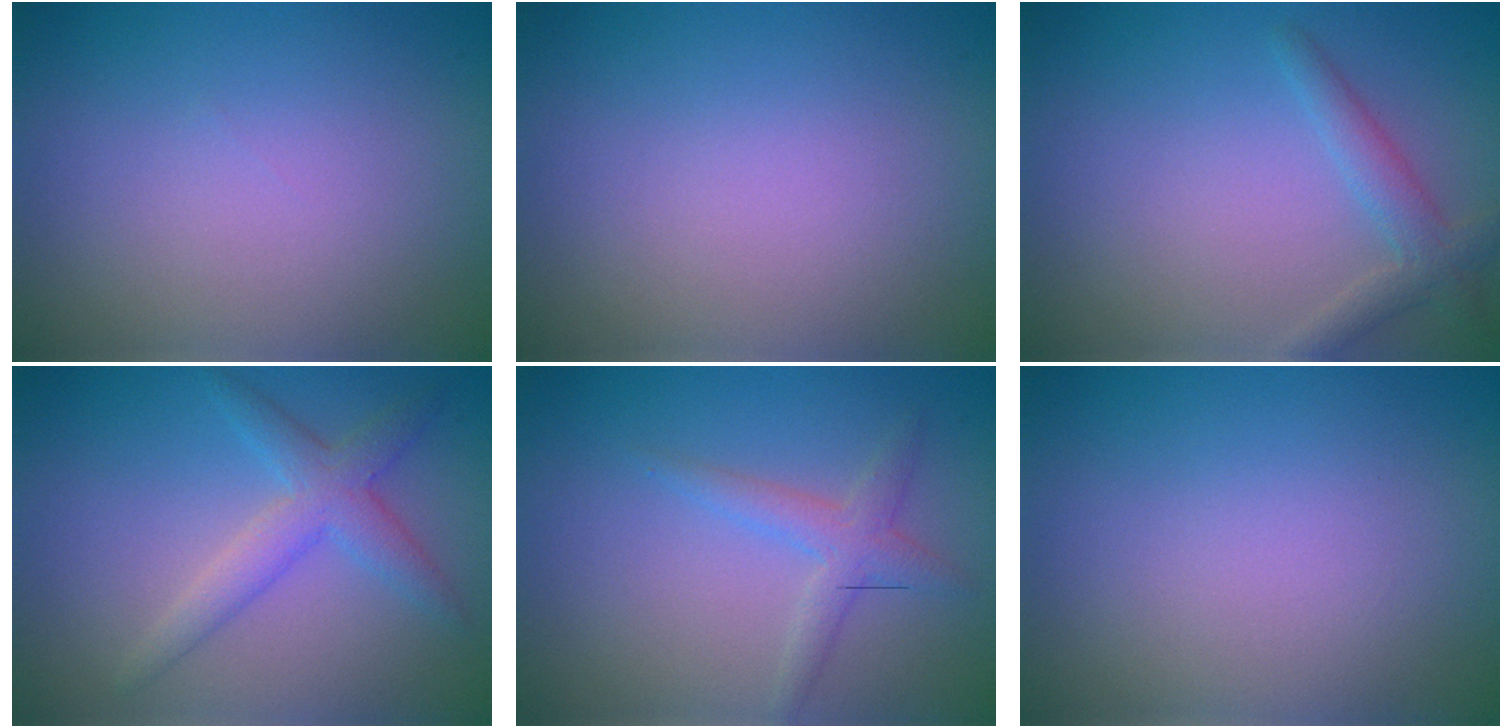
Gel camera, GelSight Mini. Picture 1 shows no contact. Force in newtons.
{"total": 0.0}
{"total": 2.4, "press": 2.3, "slide": 0.1}
{"total": 3.3, "press": 3.3, "slide": 0.3}
{"total": 2.1, "press": 2.1, "slide": 0.1}
{"total": 0.0}